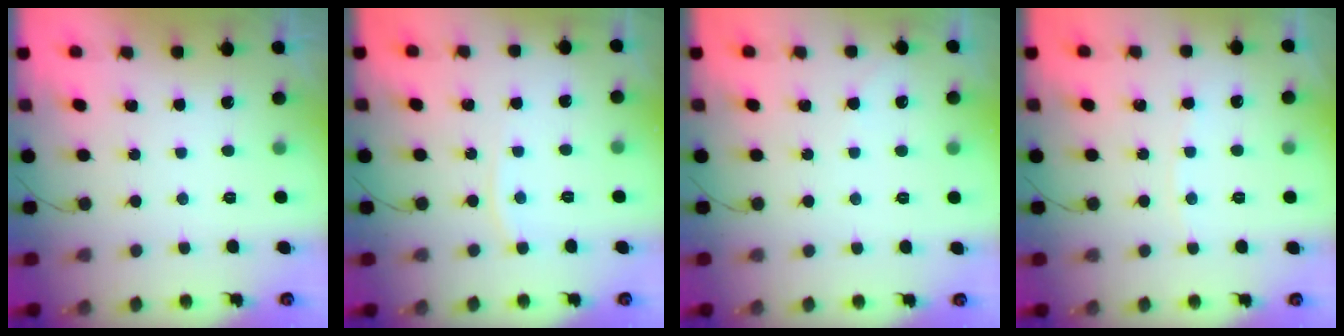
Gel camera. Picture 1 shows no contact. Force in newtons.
{"total": 4.1, "press": 4.1, "slide": 0.6}
{"total": 2.9, "press": 2.9, "slide": 0.4}
{"total": 3.1, "press": 3.1, "slide": 0.6}